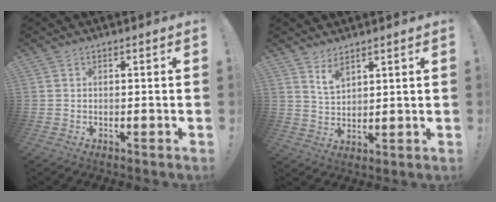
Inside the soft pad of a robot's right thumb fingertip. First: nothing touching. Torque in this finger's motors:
{"motor_torque": [0.02, 0.79, -0.04, -0.03, -0.03]}